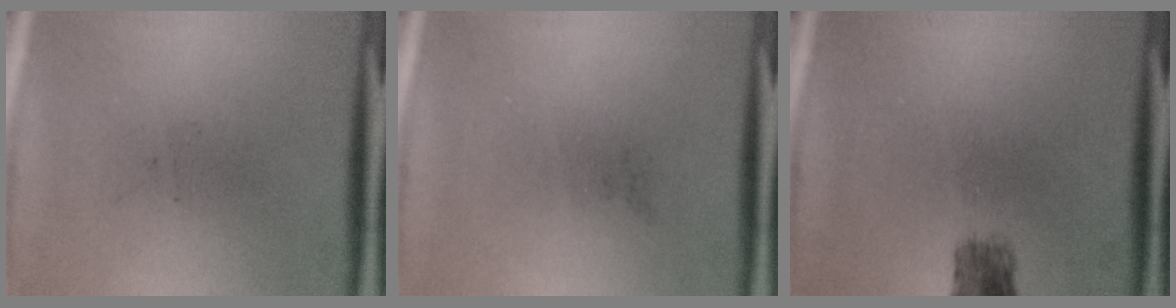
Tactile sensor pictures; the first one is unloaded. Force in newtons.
{"total": 0.0}
{"total": 2.9}